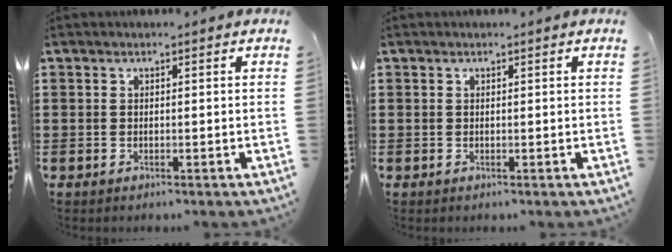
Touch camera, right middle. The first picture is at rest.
{"total": 0.0}